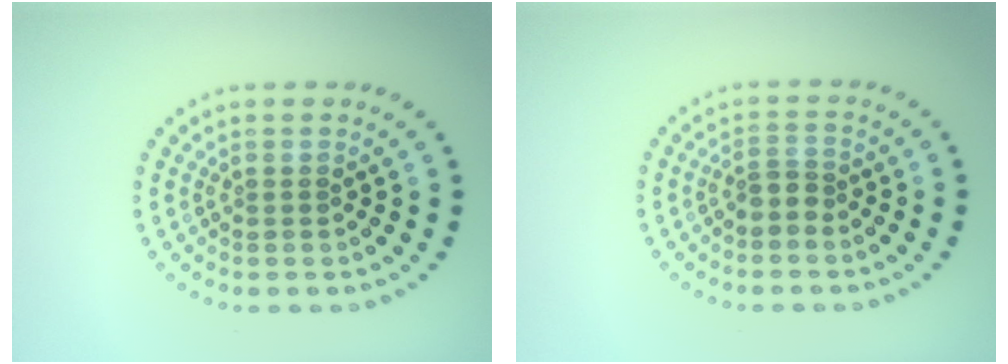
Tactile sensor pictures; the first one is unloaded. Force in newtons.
{"total": 1.7, "press": 1.2, "slide": 1.2}